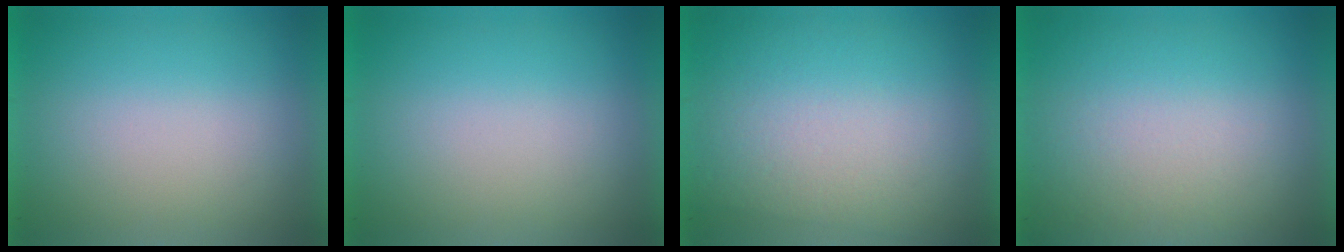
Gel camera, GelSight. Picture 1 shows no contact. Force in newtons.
{"total": 0.0}
{"total": 2.9}
{"total": 2.5}